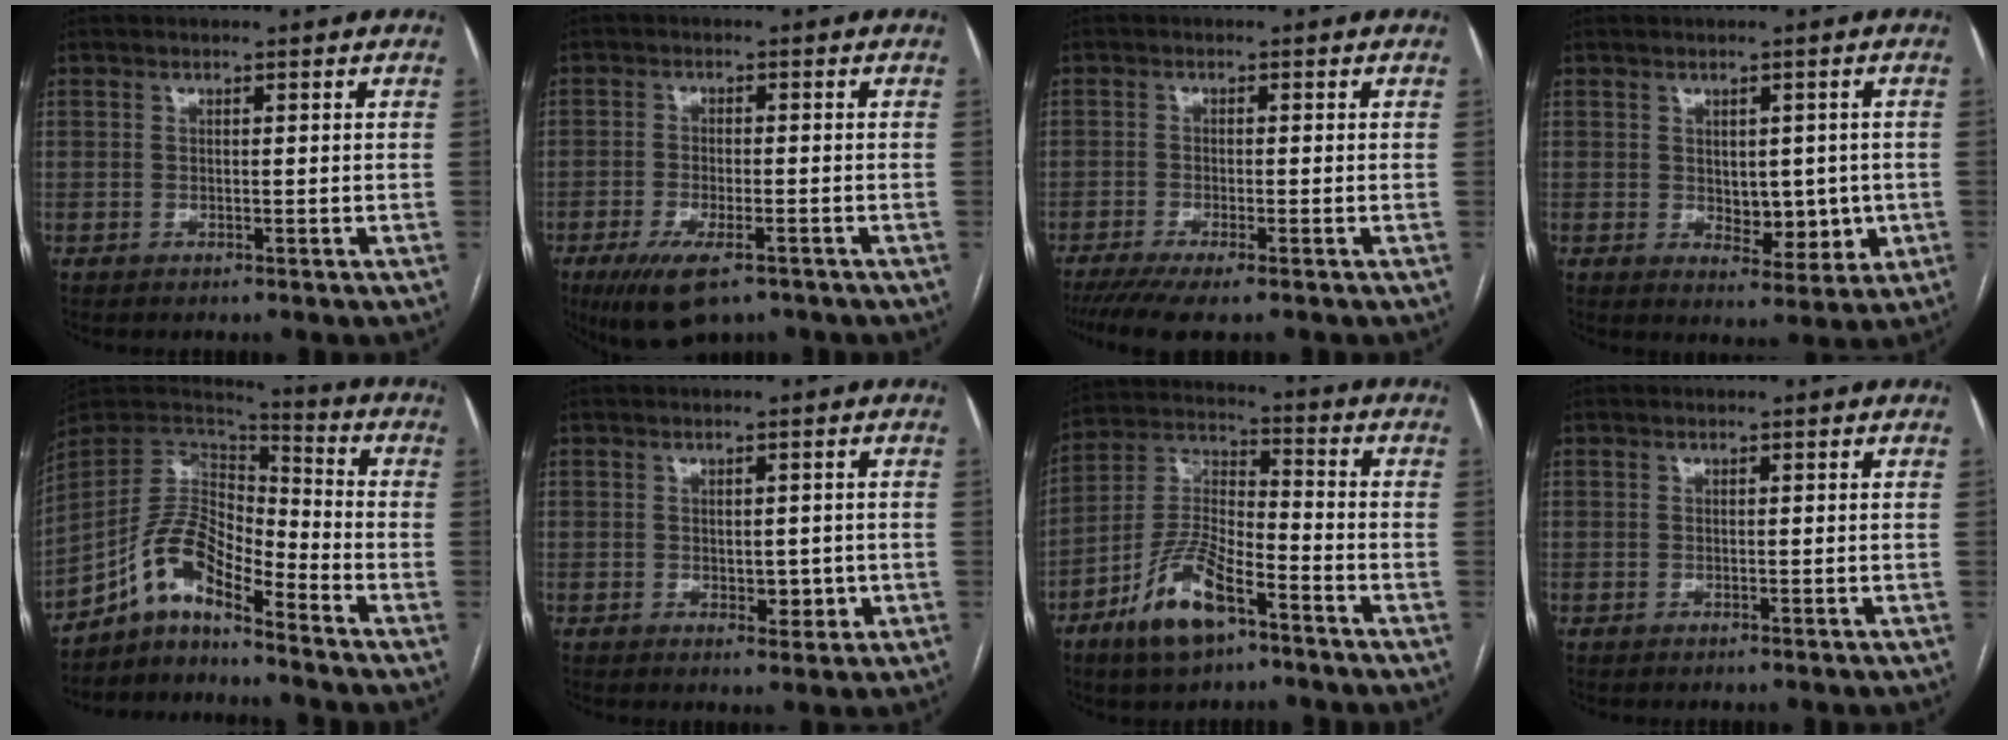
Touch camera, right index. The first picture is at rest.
{"total": 8.4, "force": [-5.4, 2.7, 5.9], "torque": [-0.105, -0.016, -0.086]}
{"total": 6.2, "force": [-4.6, 0.4, 4.1], "torque": [-0.062, -0.014, -0.076]}
{"total": 6.1, "force": [-0.2, 3.5, 5.0], "torque": [-0.059, -0.001, 0.011]}
{"total": 10.1, "force": [-7.3, 3.1, 6.3], "torque": [-0.126, 0.034, -0.136]}
{"total": 3.2, "force": [-0.4, 1.9, 2.5], "torque": [-0.028, 0.000, 0.003]}
{"total": 12.0, "force": [-7.1, 3.8, 8.9], "torque": [-0.190, -0.001, -0.131]}
{"total": 0.0}